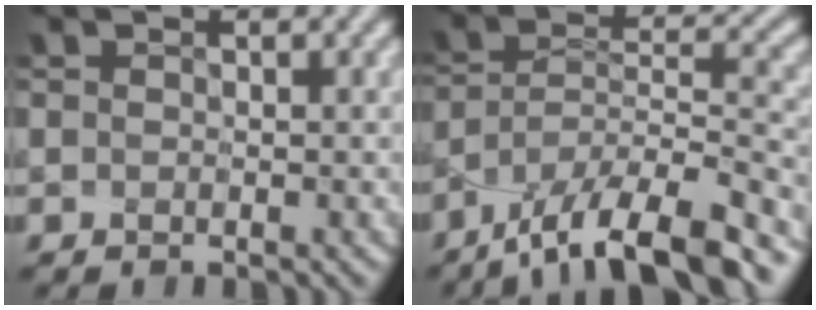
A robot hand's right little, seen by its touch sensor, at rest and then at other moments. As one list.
[{"total": 12.4, "force": [-8.9, 3.4, 7.9], "torque": [-0.144, 0.008, -0.145]}]